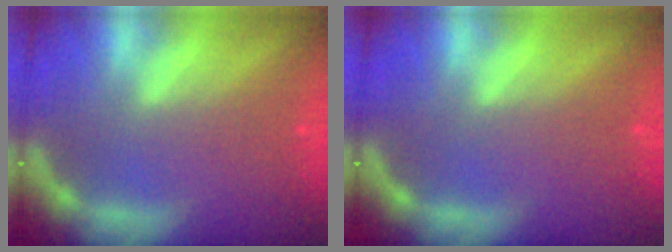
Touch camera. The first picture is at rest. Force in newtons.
{"total": 0.0}